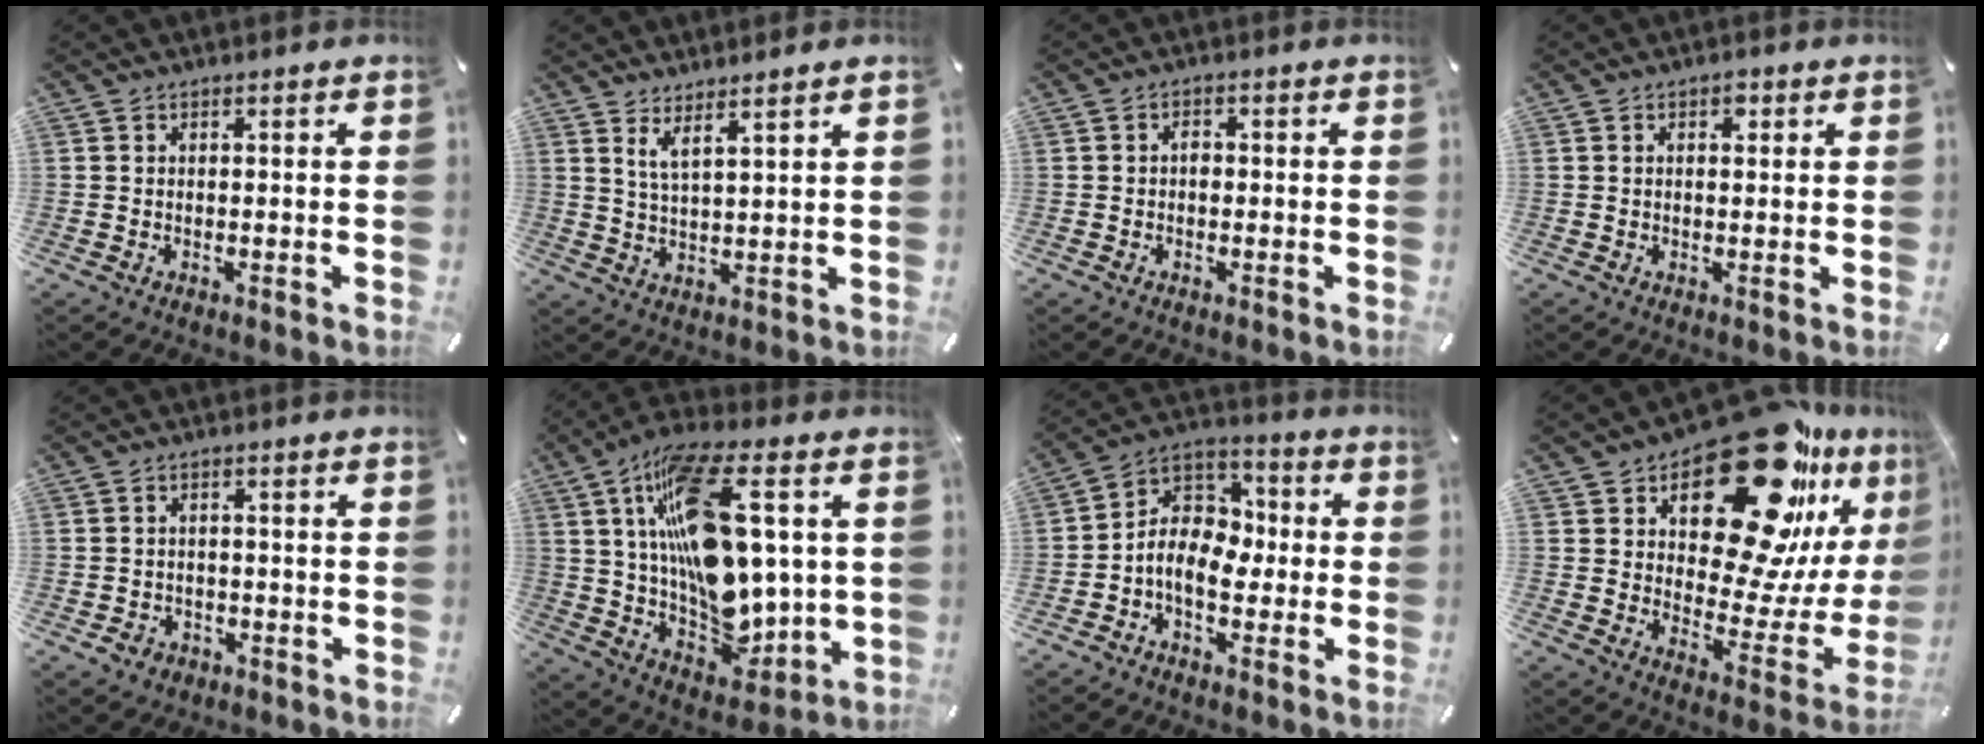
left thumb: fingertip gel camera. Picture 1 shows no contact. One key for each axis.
{"total": 4.2, "fx": 3.6, "fy": -0.1, "fz": 2.2, "tx": -0.052, "ty": -0.017, "tz": 0.063}
{"total": 1.6, "fx": -0.3, "fy": 1.1, "fz": 1.1, "tx": -0.022, "ty": 0.005, "tz": -0.007}
{"total": 1.9, "fx": 0.7, "fy": 1.2, "fz": 1.3, "tx": -0.012, "ty": -0.002, "tz": 0.008}
{"total": 3.1, "fx": -1.5, "fy": 2.6, "fz": 0.9, "tx": -0.015, "ty": 0.007, "tz": -0.029}
{"total": 22.0, "fx": 5.2, "fy": 11.5, "fz": 18.0, "tx": -0.322, "ty": -0.028, "tz": 0.094}
{"total": 10.0, "fx": -2.8, "fy": 7.7, "fz": 5.7, "tx": -0.125, "ty": 0.009, "tz": -0.054}
{"total": 28.9, "fx": 18.1, "fy": 13.4, "fz": 18.1, "tx": -0.243, "ty": -0.127, "tz": 0.302}